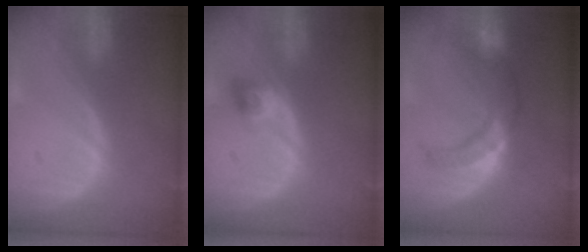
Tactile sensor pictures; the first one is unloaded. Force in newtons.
{"total": 3.0, "press": 2.7, "slide": 1.3}
{"total": 7.6, "press": 7.6, "slide": 0.7}